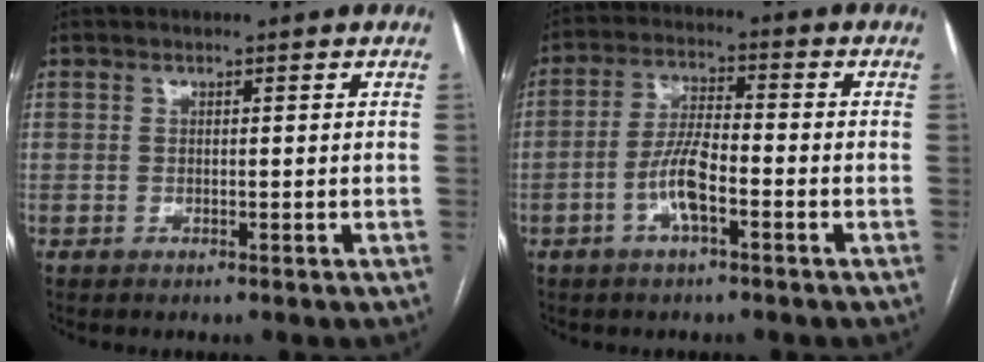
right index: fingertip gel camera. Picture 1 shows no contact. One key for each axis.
{"total": 6.7, "fx": -2.5, "fy": 1.6, "fz": 6.0, "tx": -0.125, "ty": 0.007, "tz": -0.050}